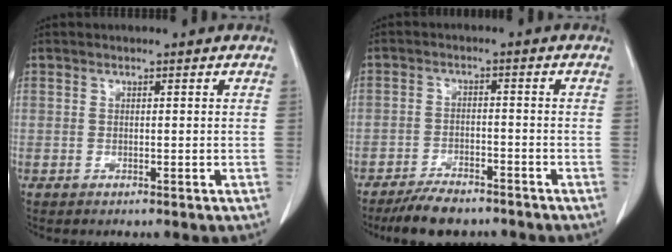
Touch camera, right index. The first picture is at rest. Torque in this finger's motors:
{"motor_torque": [0.55, -0.53, 0.20, 0.02]}